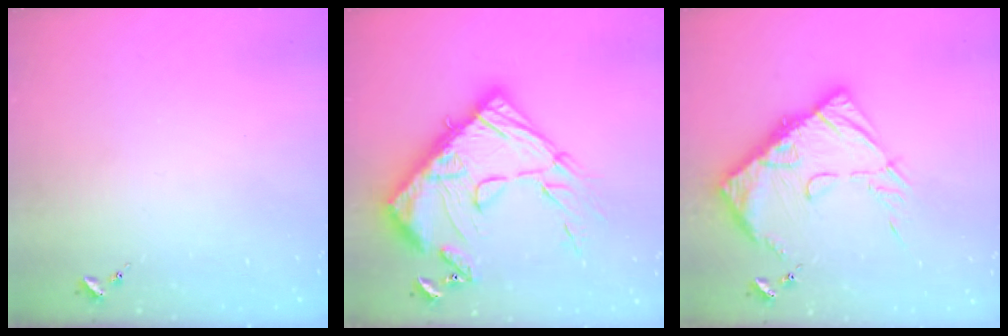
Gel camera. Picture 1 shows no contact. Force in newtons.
{"total": 30.1, "press": 30.0, "slide": 2.9}
{"total": 15.6, "press": 15.5, "slide": 1.4}